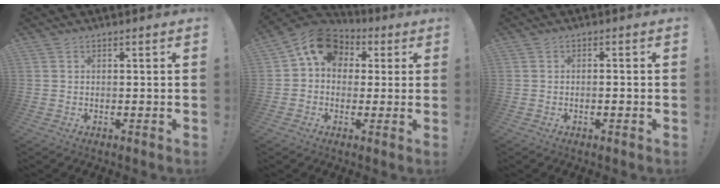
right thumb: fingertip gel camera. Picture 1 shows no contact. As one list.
[{"total": 12.0, "force": [3.5, 9.5, 6.4], "torque": [-0.102, 0.001, 0.074]}, {"total": 1.4, "force": [-0.9, 0.1, 1.1], "torque": [-0.023, 0.004, -0.015]}]